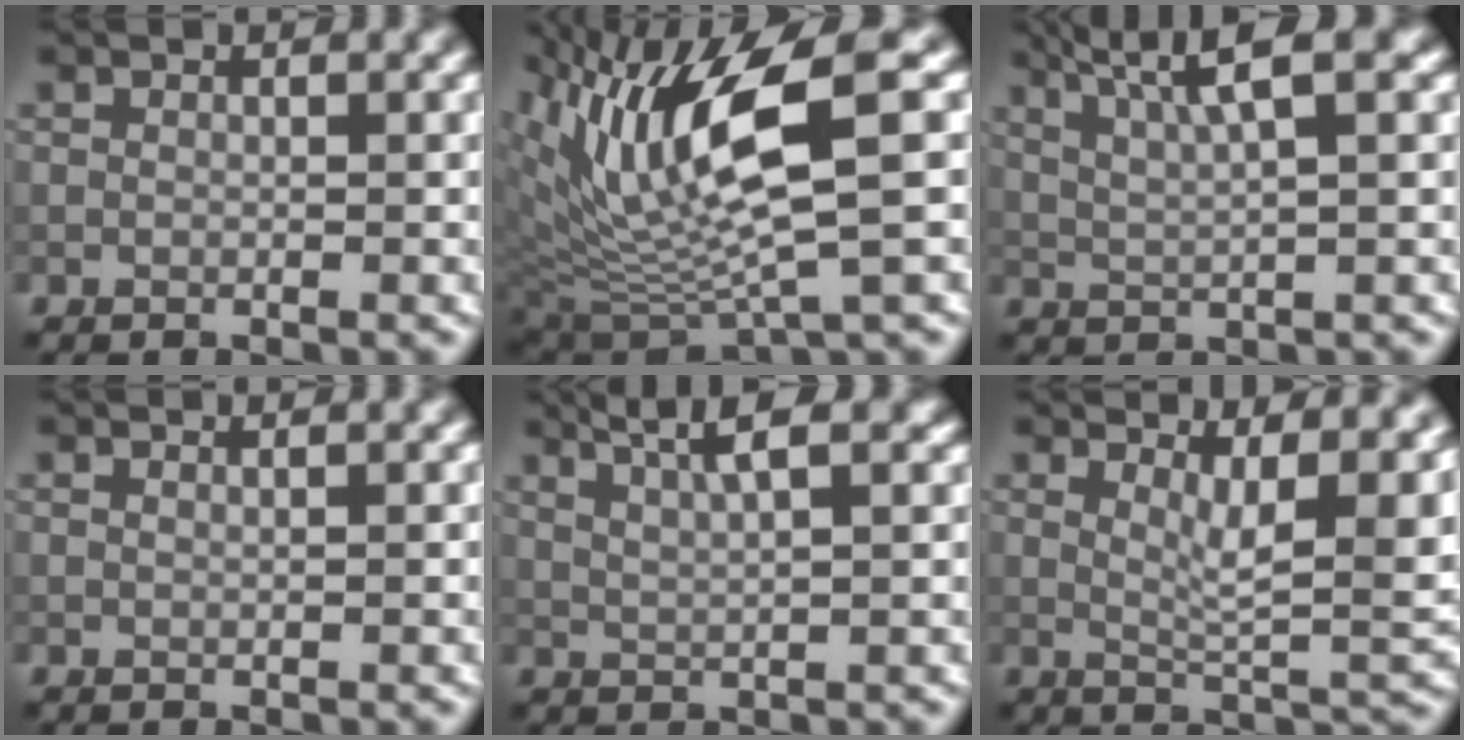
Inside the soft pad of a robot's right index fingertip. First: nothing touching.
{"total": 10.8, "force": [3.6, 2.8, 9.8], "torque": [-0.182, -0.002, 0.078]}
{"total": 5.1, "force": [2.6, 1.0, 4.3], "torque": [-0.073, 0.013, 0.043]}
{"total": 0.9, "force": [0.7, 0.3, 0.5], "torque": [-0.006, -0.001, 0.002]}
{"total": 5.7, "force": [3.4, 2.0, 4.2], "torque": [-0.051, 0.024, 0.031]}
{"total": 8.2, "force": [3.5, 2.5, 6.9], "torque": [-0.084, 0.002, 0.058]}